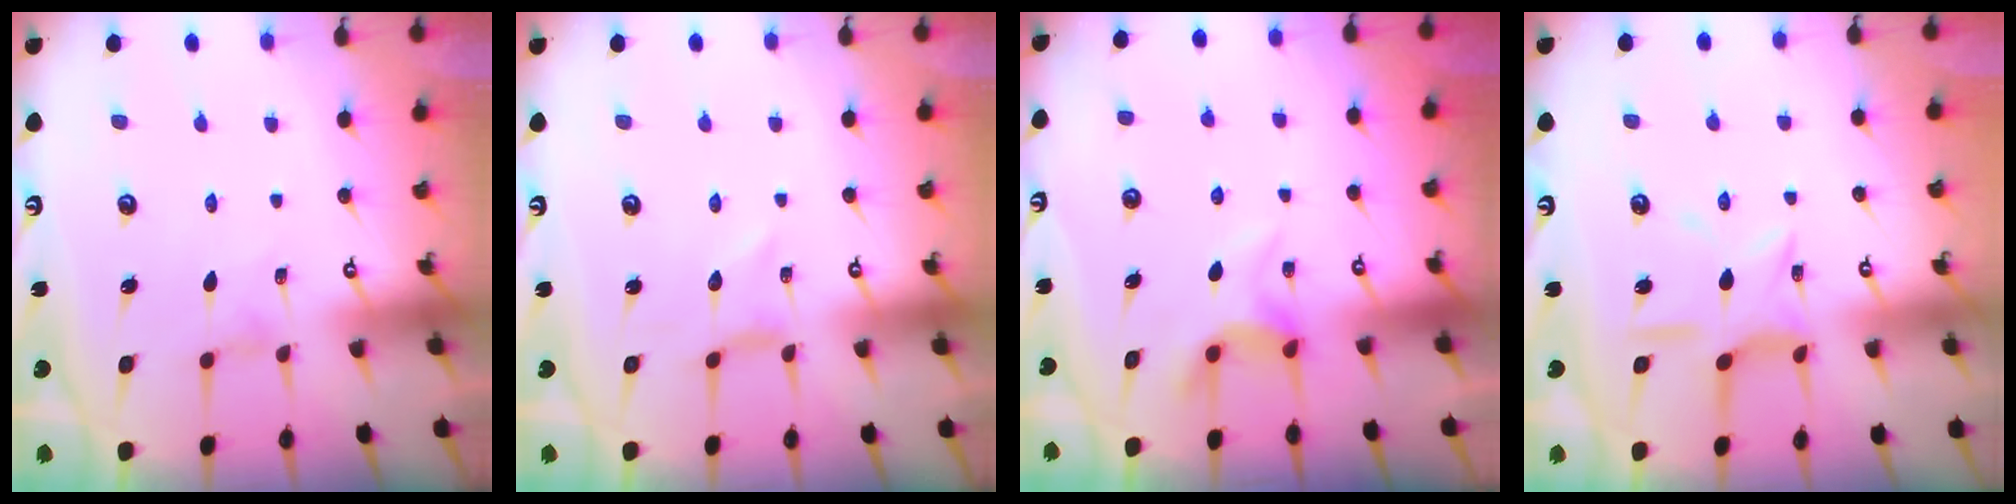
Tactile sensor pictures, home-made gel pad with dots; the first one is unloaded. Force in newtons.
{"total": 0.0}
{"total": 5.1, "press": 5.0, "slide": 0.4}
{"total": 10.6, "press": 10.5, "slide": 0.9}